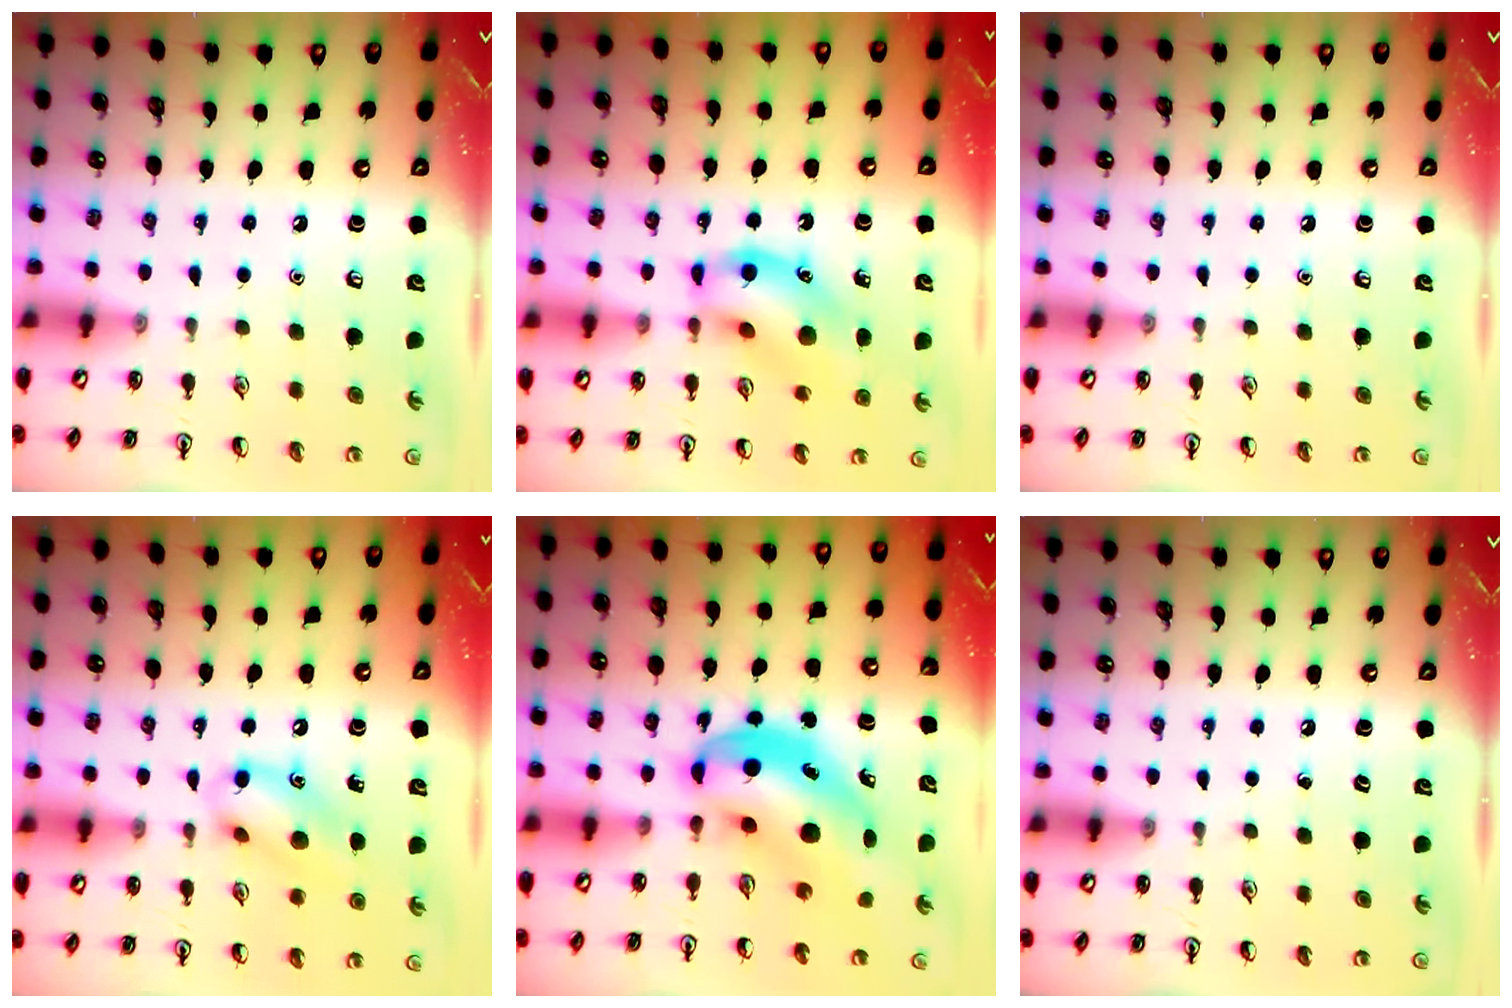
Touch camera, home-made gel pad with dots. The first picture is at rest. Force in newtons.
{"total": 14.9, "press": 14.6, "slide": 3.0}
{"total": 0.0}
{"total": 11.1, "press": 10.9, "slide": 1.9}
{"total": 8.1, "press": 7.8, "slide": 2.0}
{"total": 0.0}